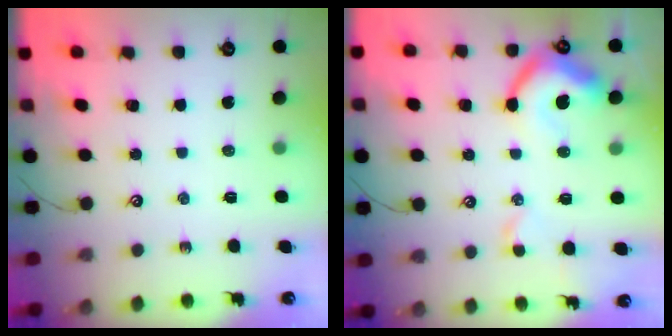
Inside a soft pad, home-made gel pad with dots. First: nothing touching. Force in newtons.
{"total": 9.6, "press": 9.4, "slide": 1.8}